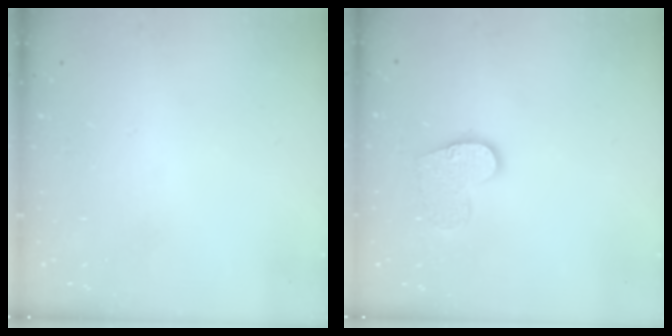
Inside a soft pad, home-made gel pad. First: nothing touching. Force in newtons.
{"total": 10.4, "press": 10.4, "slide": 0.7}